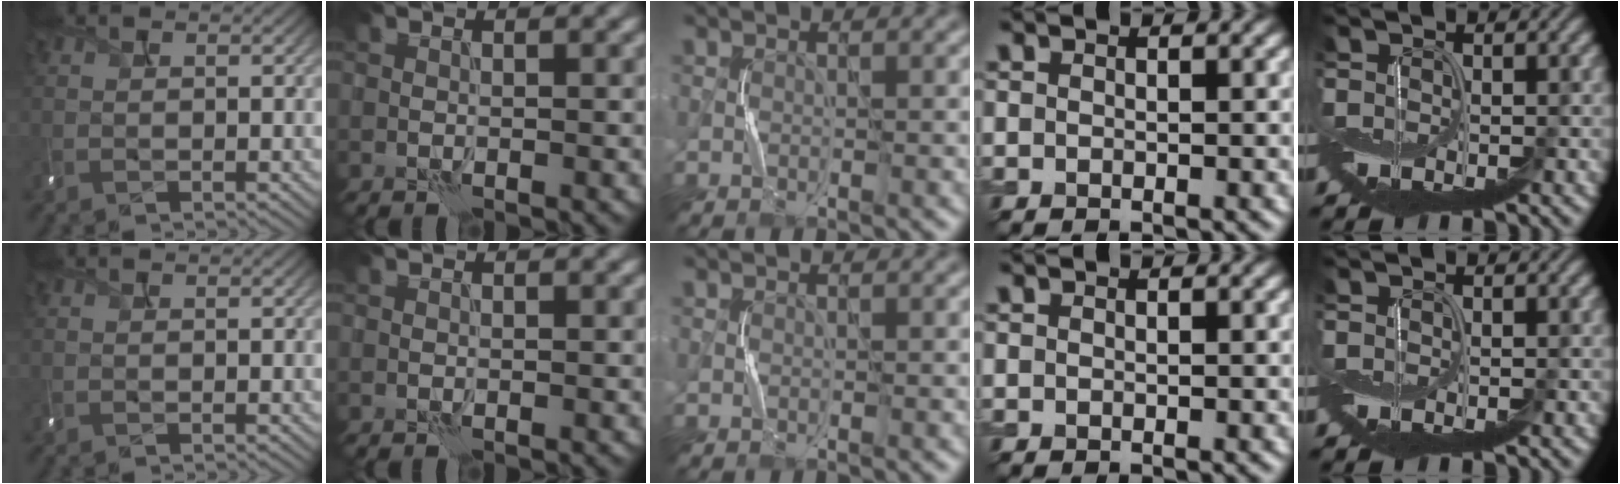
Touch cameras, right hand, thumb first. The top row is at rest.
{}